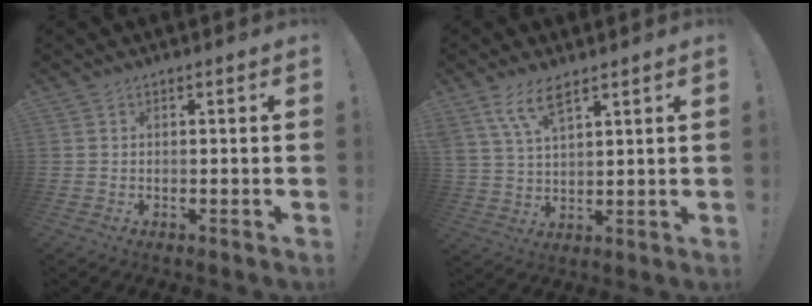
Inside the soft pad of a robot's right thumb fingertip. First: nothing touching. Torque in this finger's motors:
{"motor_torque": [0.98, 1.12, 0.23, 0.31, 0.39]}